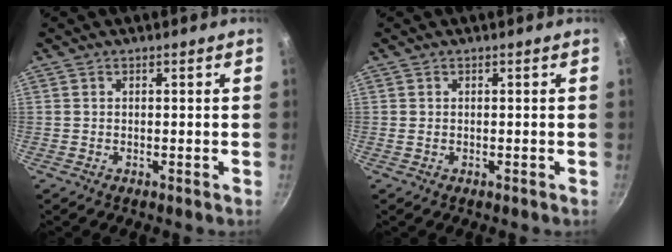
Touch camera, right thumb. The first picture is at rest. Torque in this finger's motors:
{"motor_torque": [0.65, -0.11, -0.08, -0.32, 0.09]}